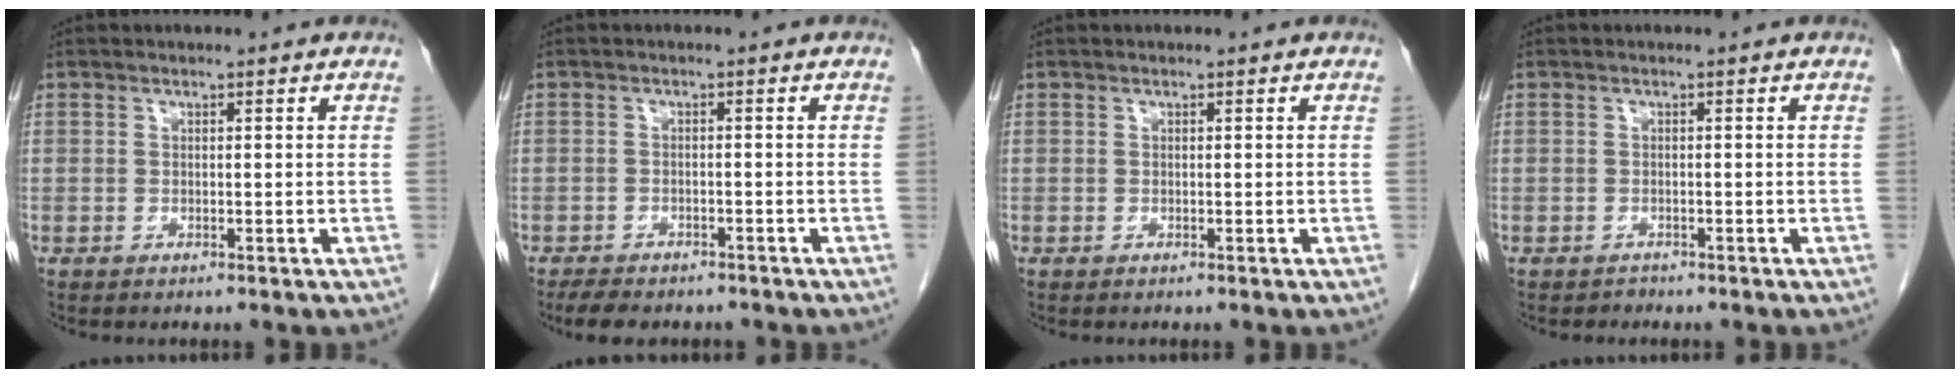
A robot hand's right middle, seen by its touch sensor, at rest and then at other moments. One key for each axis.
{"total": 6.5, "fx": -5.4, "fy": 2.3, "fz": 2.7, "tx": -0.044, "ty": -0.008, "tz": -0.075}
{"total": 0.0}
{"total": 0.6, "fx": -0.6, "fy": 0.2, "fz": -0.1, "tx": -0.007, "ty": -0.002, "tz": -0.013}